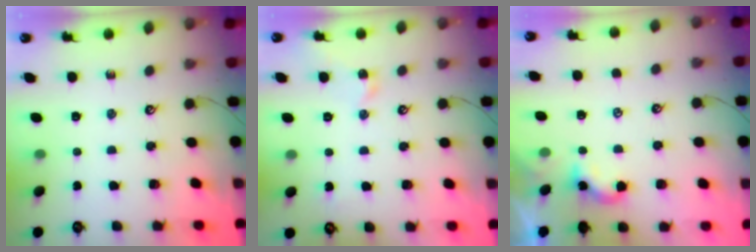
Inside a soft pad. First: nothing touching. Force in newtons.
{"total": 2.5, "press": 2.4, "slide": 0.7}
{"total": 2.8, "press": 2.7, "slide": 0.3}